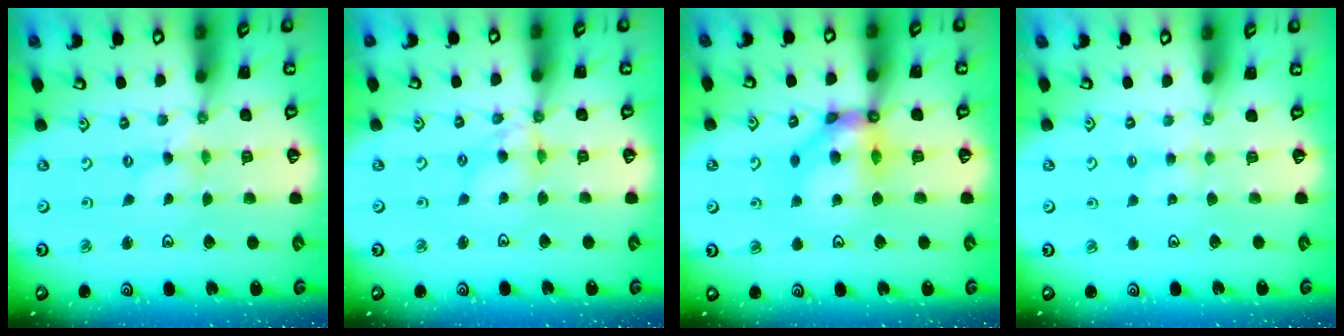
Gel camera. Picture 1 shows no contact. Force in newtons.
{"total": 6.7, "press": 6.7, "slide": 0.6}
{"total": 10.6, "press": 10.6, "slide": 1.3}
{"total": 1.6, "press": 1.5, "slide": 0.4}